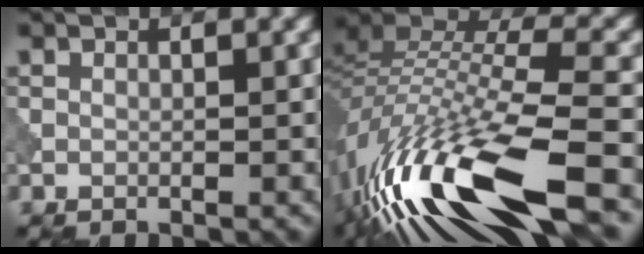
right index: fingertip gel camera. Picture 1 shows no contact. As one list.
[{"total": 14.6, "force": [-7.6, 4.2, 11.7], "torque": [-0.248, 0.010, -0.136]}]